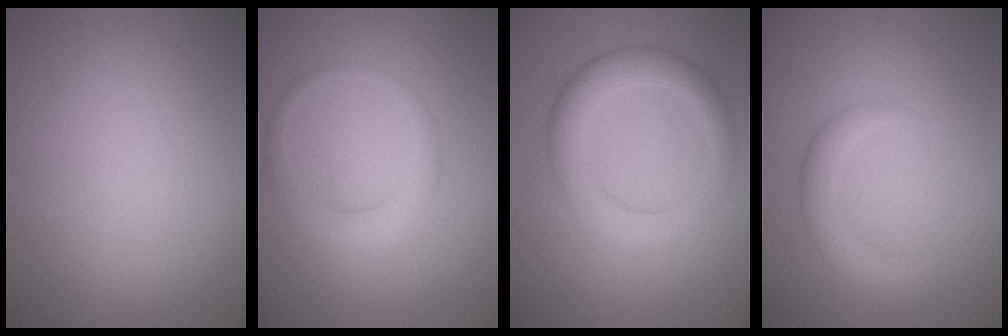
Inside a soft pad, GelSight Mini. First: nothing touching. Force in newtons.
{"total": 2.4, "press": 2.4, "slide": 0.1}
{"total": 4.6, "press": 4.6, "slide": 0.1}
{"total": 2.6, "press": 2.6, "slide": 0.1}